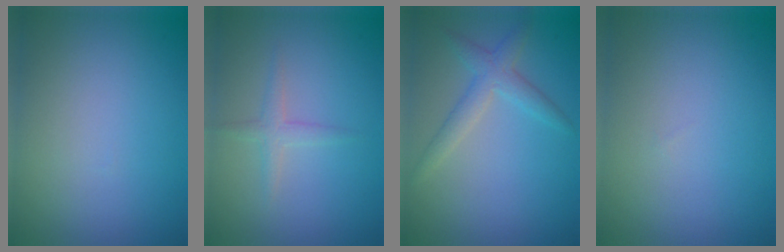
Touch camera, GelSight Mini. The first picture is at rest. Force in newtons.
{"total": 1.4, "press": 1.4, "slide": 0.1}
{"total": 2.5, "press": 2.5, "slide": 0.0}
{"total": 0.0}